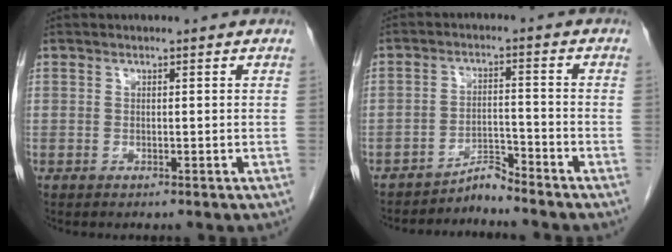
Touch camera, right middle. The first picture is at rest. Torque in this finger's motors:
{"motor_torque": [-0.15, -0.38, 0.00, 0.00]}